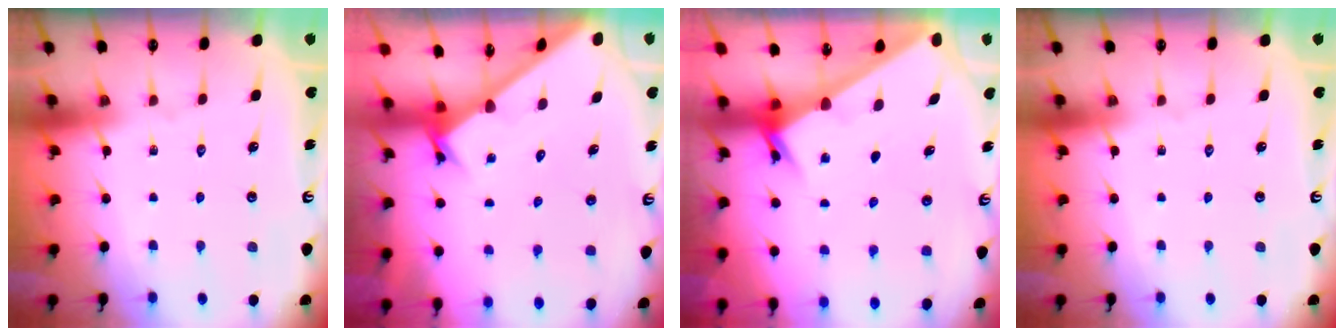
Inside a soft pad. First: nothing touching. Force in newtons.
{"total": 2.7, "press": 2.7, "slide": 0.2}
{"total": 2.6, "press": 2.6, "slide": 0.2}
{"total": 0.0}